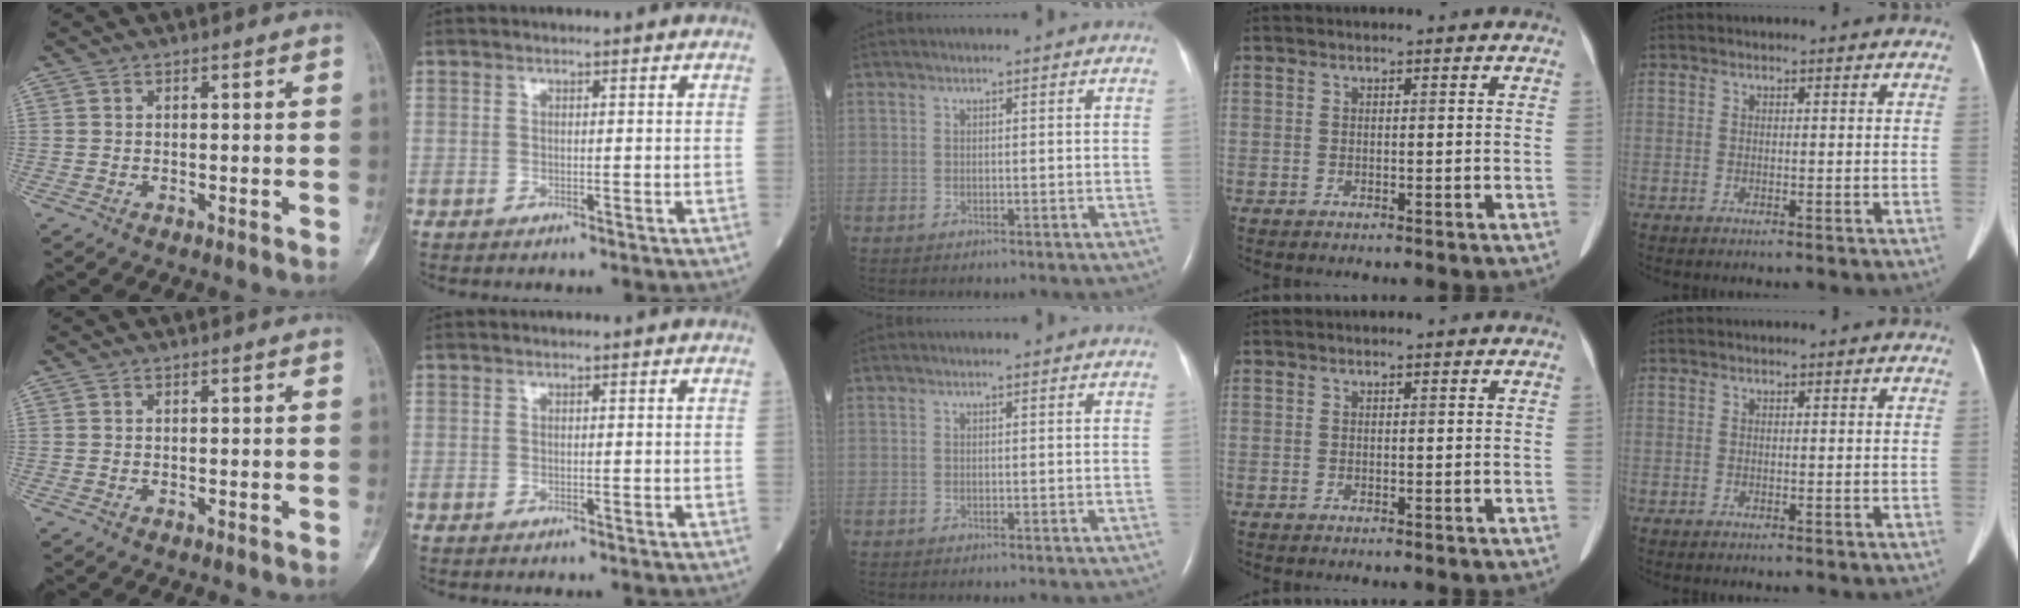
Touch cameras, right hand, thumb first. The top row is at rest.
{}